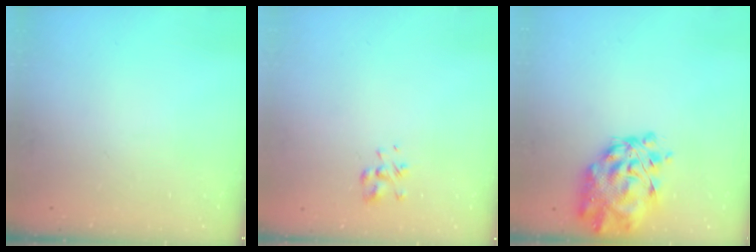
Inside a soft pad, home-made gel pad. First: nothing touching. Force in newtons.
{"total": 2.2, "press": 2.1, "slide": 0.8}
{"total": 9.8, "press": 9.3, "slide": 3.1}